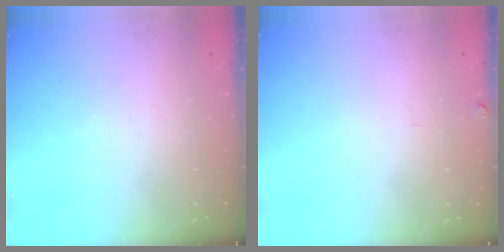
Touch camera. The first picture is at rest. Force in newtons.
{"total": 1.3, "press": 1.2, "slide": 0.5}